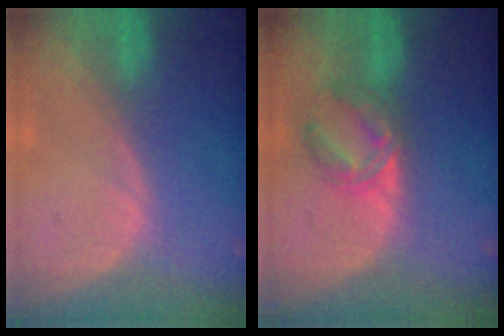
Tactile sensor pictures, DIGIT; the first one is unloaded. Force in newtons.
{"total": 5.5, "press": 5.4, "slide": 1.1}